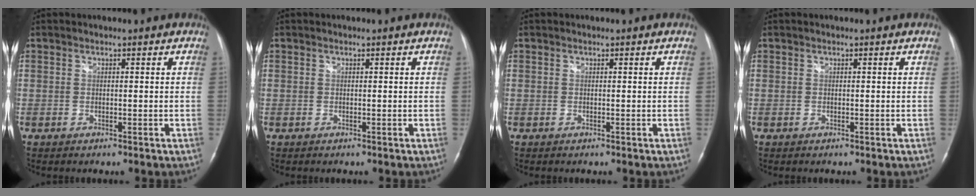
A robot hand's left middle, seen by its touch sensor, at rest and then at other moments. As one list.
[{"total": 0.0}, {"total": 0.0}, {"total": 0.0}]